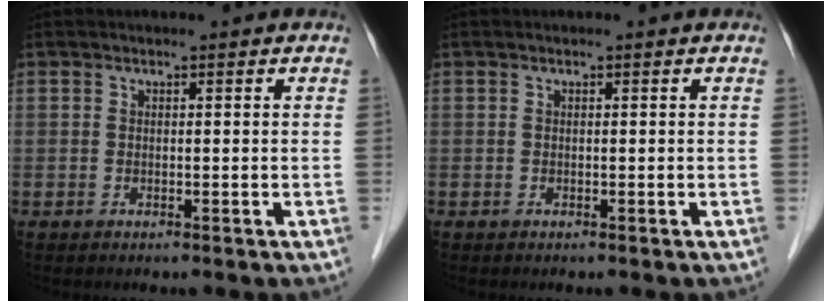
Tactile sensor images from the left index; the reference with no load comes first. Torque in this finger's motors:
{"motor_torque": [0.03, 0.02, 0.00, 0.00]}